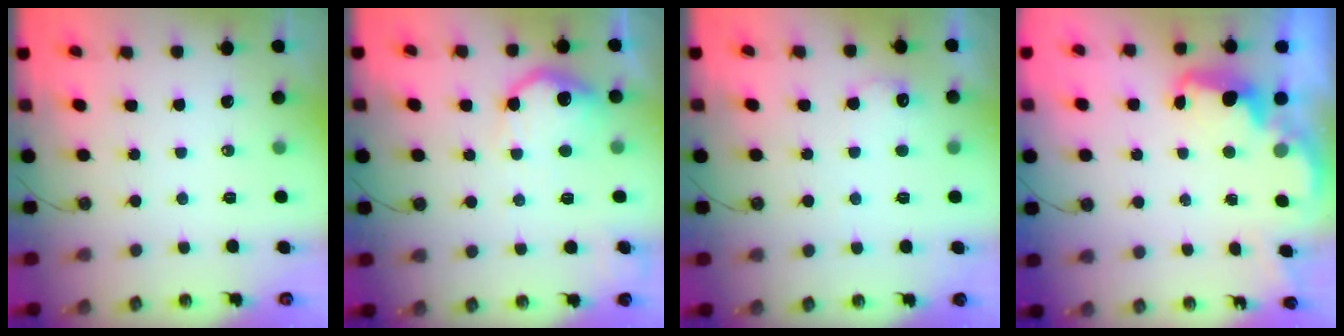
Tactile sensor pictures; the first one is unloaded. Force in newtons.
{"total": 11.8, "press": 11.8, "slide": 1.2}
{"total": 6.1, "press": 6.1, "slide": 0.5}
{"total": 2.5, "press": 2.5, "slide": 0.5}